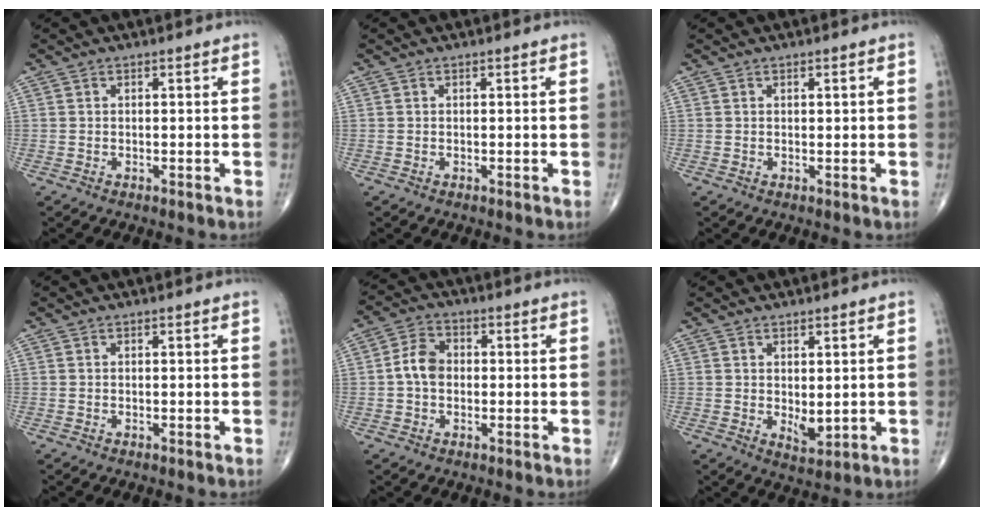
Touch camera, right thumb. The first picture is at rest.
{"total": 0.0}
{"total": 0.7, "force": [0.2, 0.2, 0.7], "torque": [-0.009, 0.001, 0.003]}
{"total": 0.0}
{"total": 5.5, "force": [-0.3, 4.1, 3.7], "torque": [-0.061, 0.017, -0.014]}
{"total": 3.7, "force": [0.3, 1.9, 3.2], "torque": [-0.040, -0.014, 0.013]}